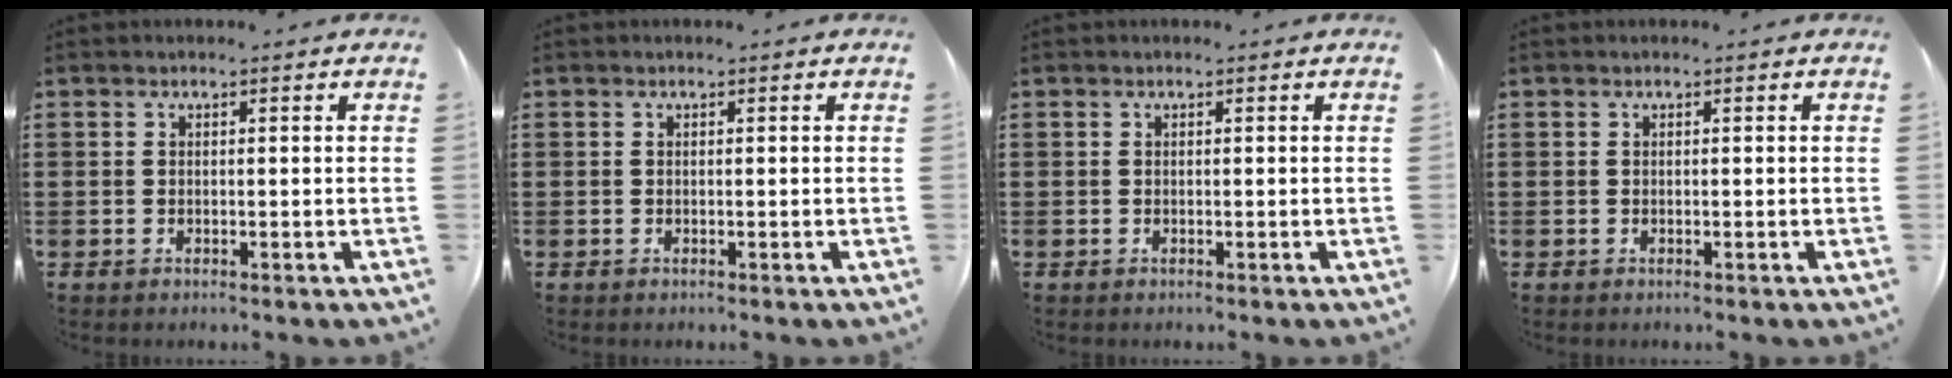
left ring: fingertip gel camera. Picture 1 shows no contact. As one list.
[{"total": 0.0}, {"total": 0.0}, {"total": 0.0}]